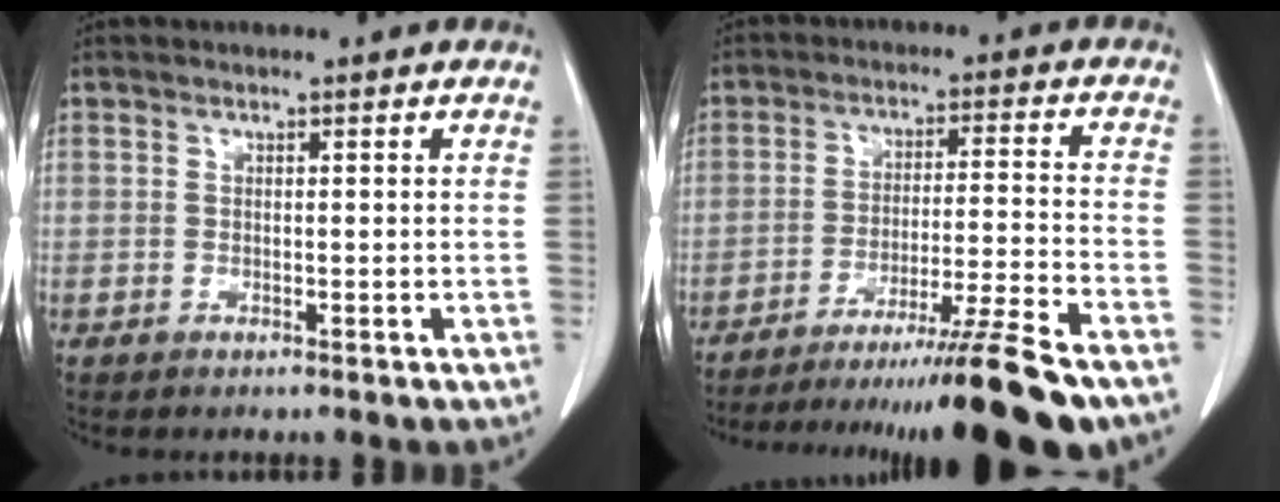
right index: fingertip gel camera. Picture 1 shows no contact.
{"total": 16.5, "force": [-13.4, -2.4, 9.3], "torque": [-0.123, -0.020, -0.212]}